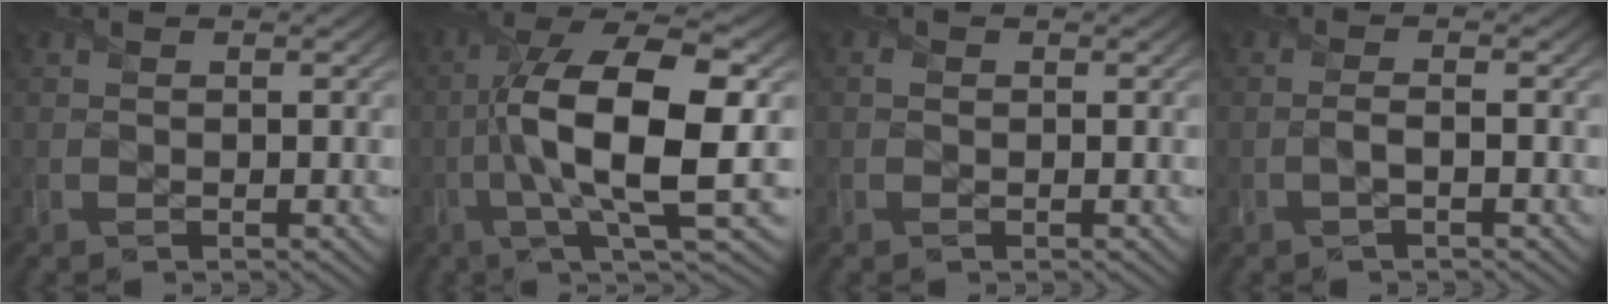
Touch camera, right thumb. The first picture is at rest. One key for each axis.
{"total": 13.5, "fx": -1.3, "fy": 4.3, "fz": 12.7, "tx": -0.237, "ty": 0.000, "tz": -0.023}
{"total": 0.6, "fx": 0.0, "fy": 0.6, "fz": 0.0, "tx": 0.002, "ty": -0.002, "tz": -0.001}
{"total": 1.6, "fx": -0.6, "fy": 0.3, "fz": 1.4, "tx": -0.029, "ty": 0.002, "tz": -0.015}